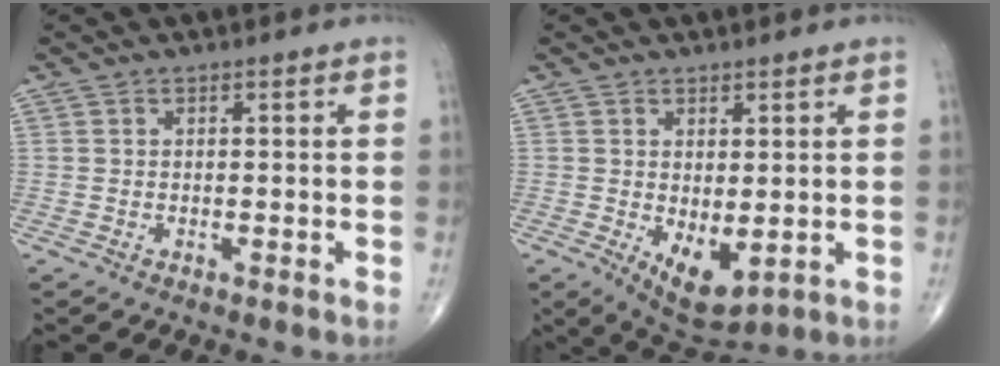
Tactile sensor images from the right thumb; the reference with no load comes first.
{"total": 7.3, "force": [-1.1, 3.6, 6.2], "torque": [-0.086, -0.015, -0.001]}